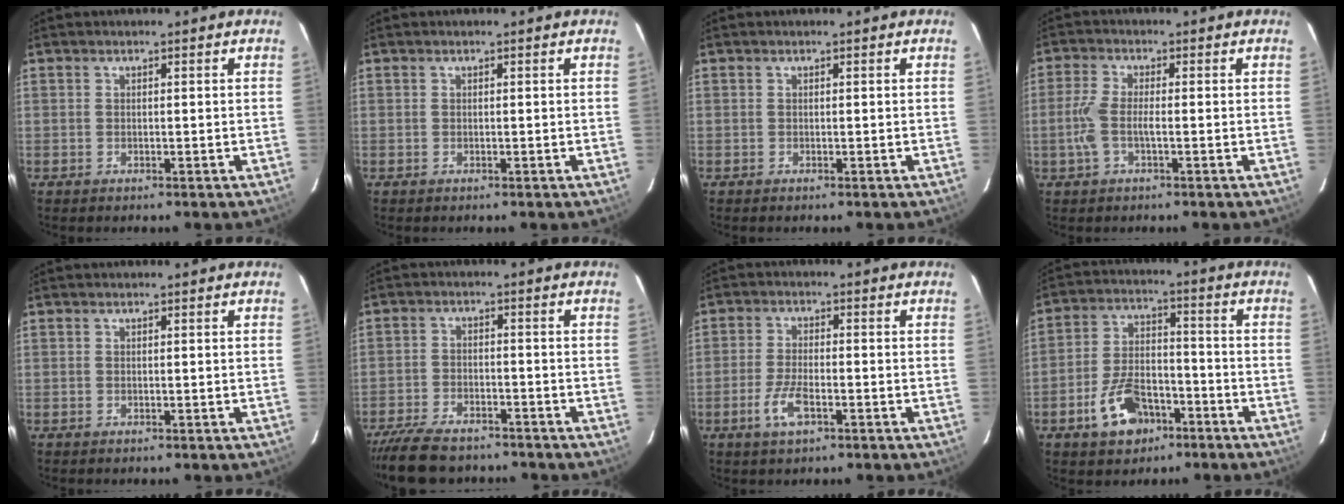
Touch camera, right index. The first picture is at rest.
{"total": 0.0}
{"total": 0.0}
{"total": 5.9, "force": [-1.3, 1.7, 5.5], "torque": [-0.123, 0.002, -0.025]}
{"total": 0.0}
{"total": 11.1, "force": [-9.4, 3.9, 4.4], "torque": [-0.110, -0.015, -0.155]}
{"total": 5.9, "force": [-2.8, 2.0, 4.8], "torque": [-0.108, -0.005, -0.055]}
{"total": 10.9, "force": [-6.0, 6.3, 6.6], "torque": [-0.140, 0.014, -0.095]}